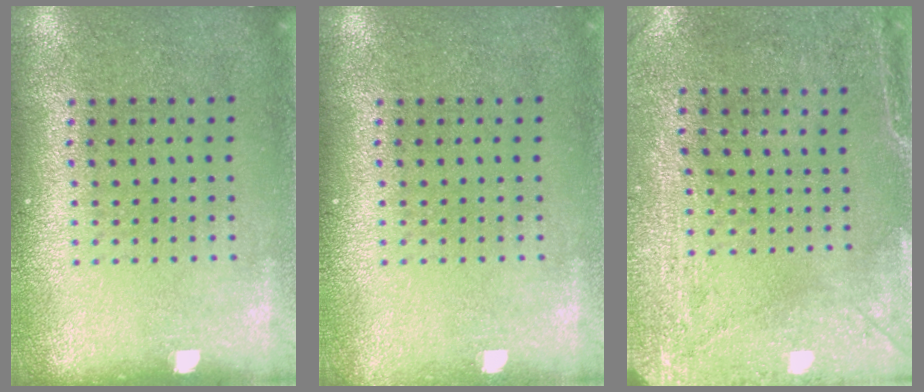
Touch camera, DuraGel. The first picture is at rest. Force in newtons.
{"total": 0.5, "press": 0.5, "slide": 0.1}
{"total": 3.0, "press": 2.3, "slide": 1.8}